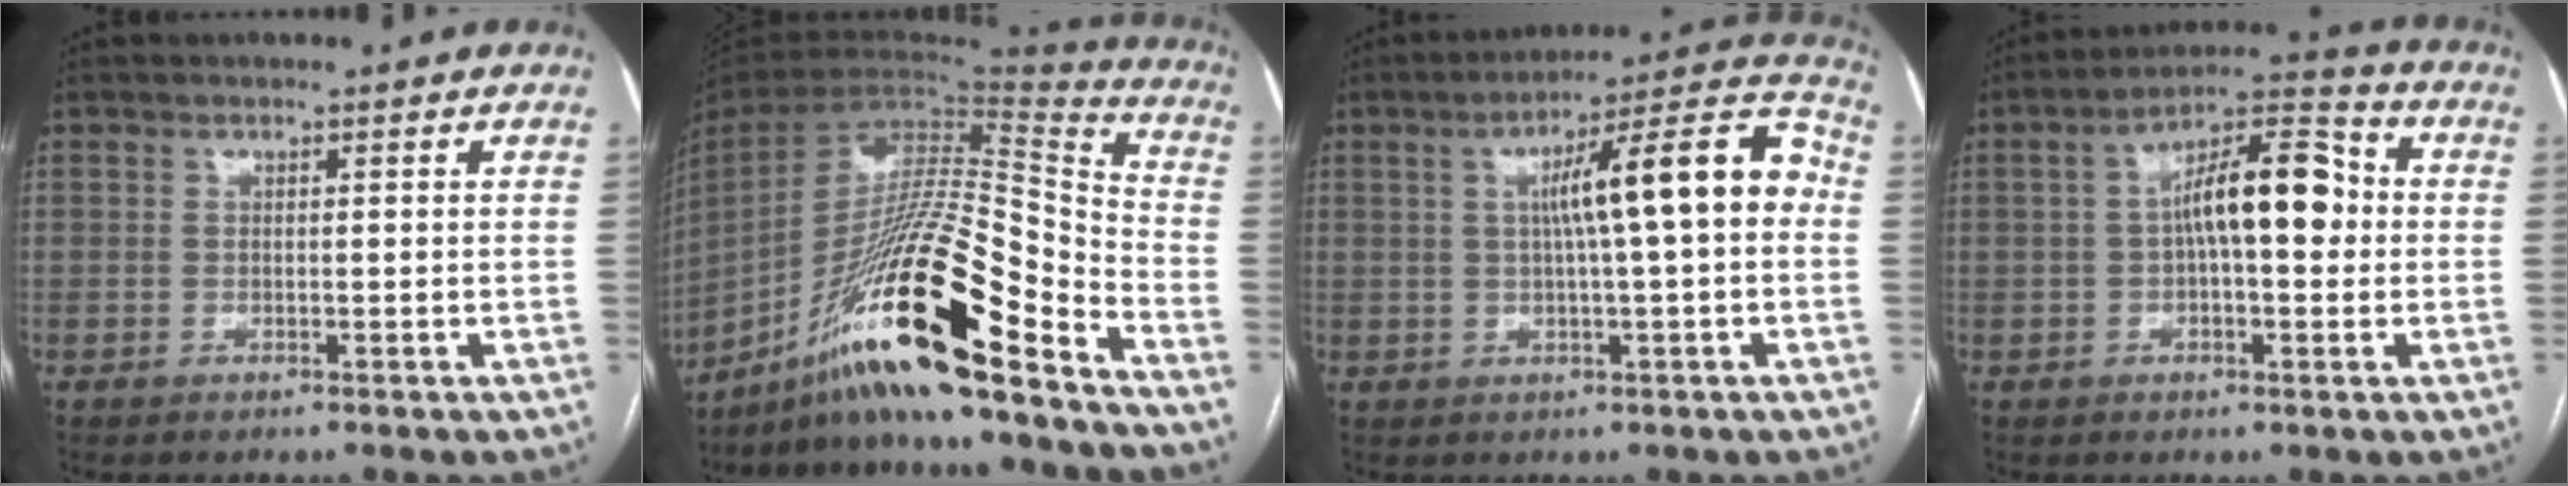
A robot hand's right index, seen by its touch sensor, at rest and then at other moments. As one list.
[{"total": 24.3, "force": [-16.4, 1.2, 18.0], "torque": [-0.323, -0.007, -0.291]}, {"total": 13.3, "force": [1.1, 1.1, 13.2], "torque": [-0.193, 0.036, 0.013]}, {"total": 11.4, "force": [0.6, 3.5, 10.8], "torque": [-0.188, 0.037, 0.007]}]